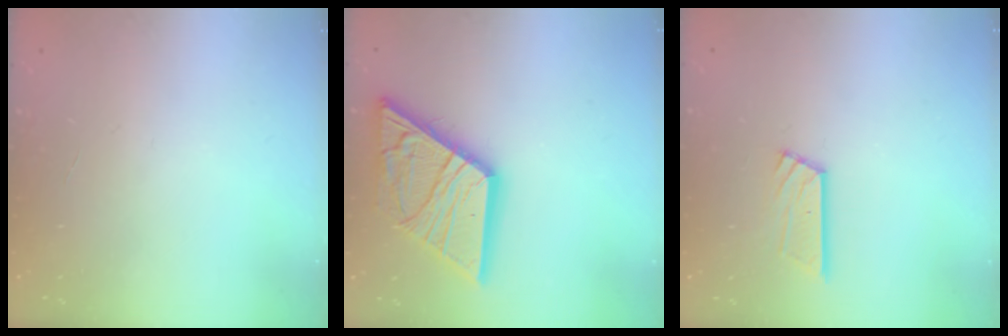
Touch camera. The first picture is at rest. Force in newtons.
{"total": 19.4, "press": 19.3, "slide": 2.2}
{"total": 9.8, "press": 9.7, "slide": 0.9}